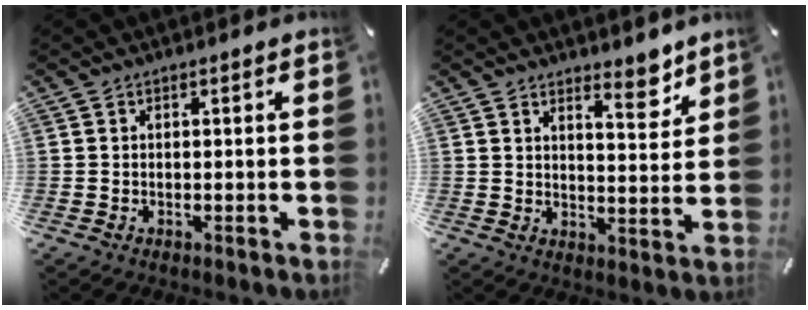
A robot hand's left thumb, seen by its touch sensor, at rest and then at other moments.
{"total": 6.7, "force": [5.4, 2.4, 3.0], "torque": [-0.018, -0.047, 0.088]}